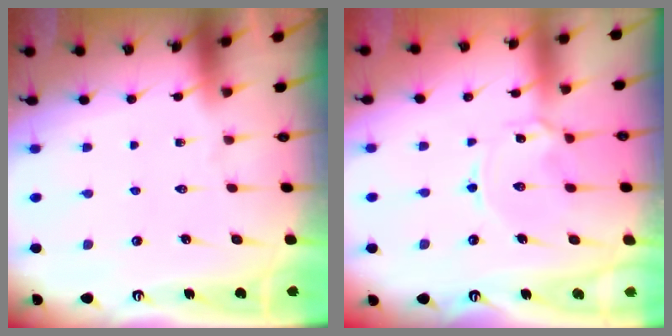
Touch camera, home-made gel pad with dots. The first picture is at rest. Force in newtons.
{"total": 2.6, "press": 2.6, "slide": 0.4}